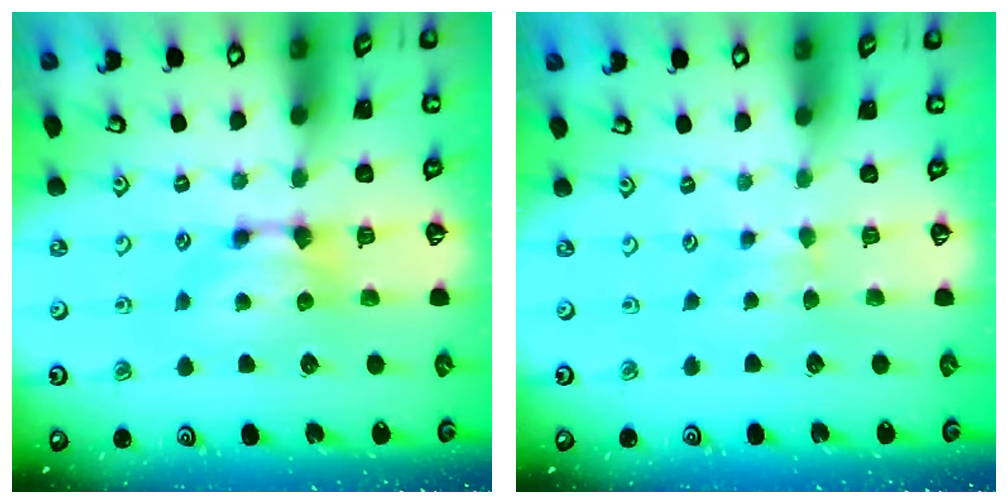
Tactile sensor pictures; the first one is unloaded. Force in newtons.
{"total": 2.6, "press": 2.6, "slide": 0.4}